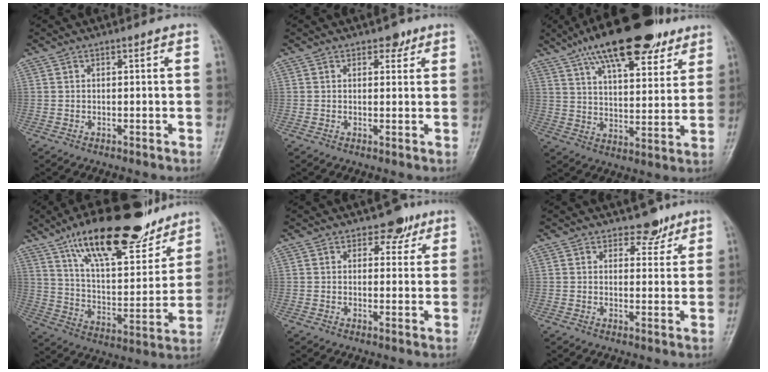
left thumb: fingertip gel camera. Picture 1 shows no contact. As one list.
[{"total": 2.4, "force": [1.6, 1.5, 1.0], "torque": [0.003, -0.007, 0.020]}, {"total": 21.6, "force": [13.8, 8.4, 14.3], "torque": [-0.197, -0.025, 0.221]}, {"total": 24.4, "force": [16.7, 8.7, 15.5], "torque": [-0.203, -0.059, 0.278]}, {"total": 4.0, "force": [2.6, 2.7, 1.4], "torque": [0.011, -0.012, 0.035]}, {"total": 3.8, "force": [2.9, 2.3, 0.8], "torque": [0.016, -0.018, 0.042]}]